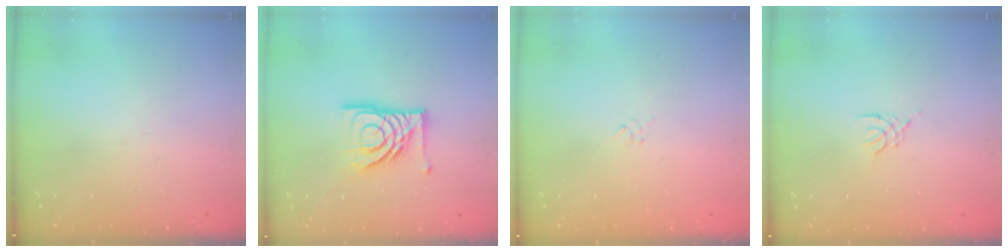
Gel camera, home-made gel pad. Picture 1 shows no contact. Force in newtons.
{"total": 14.7, "press": 14.6, "slide": 1.7}
{"total": 1.3, "press": 1.2, "slide": 0.5}
{"total": 2.6, "press": 2.5, "slide": 0.6}